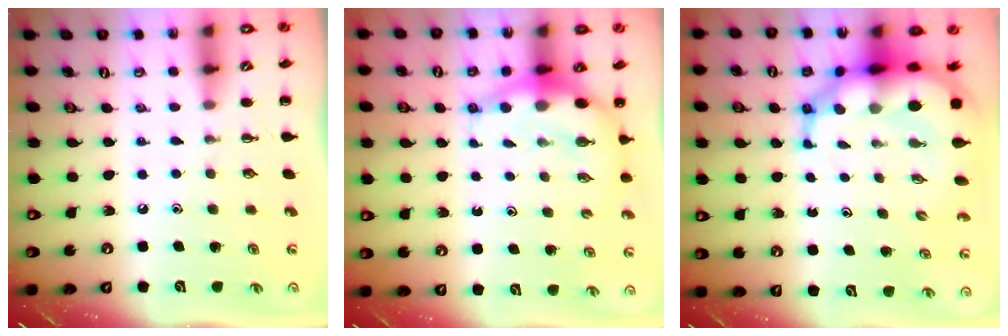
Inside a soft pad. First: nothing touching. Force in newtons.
{"total": 6.9, "press": 6.7, "slide": 1.6}
{"total": 12.7, "press": 12.2, "slide": 3.7}